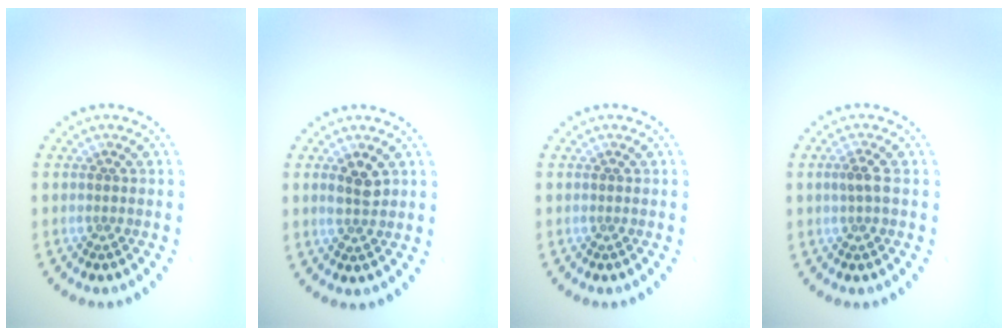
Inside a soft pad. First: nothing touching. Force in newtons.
{"total": 2.0, "press": 2.0, "slide": 0.4}
{"total": 0.0}
{"total": 1.2, "press": 1.1, "slide": 0.4}